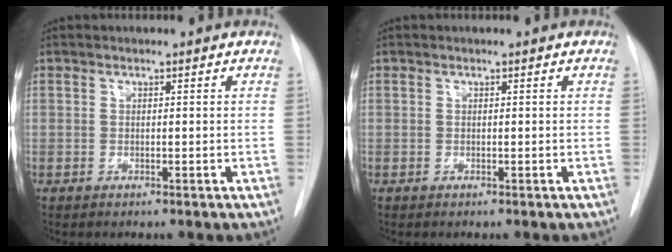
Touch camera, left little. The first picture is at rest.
{"total": 0.0}